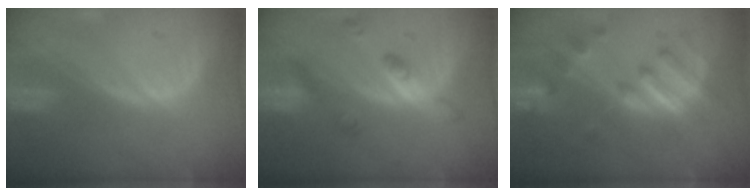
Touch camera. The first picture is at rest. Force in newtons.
{"total": 4.8, "press": 4.8, "slide": 0.1}
{"total": 7.7, "press": 7.6, "slide": 1.3}